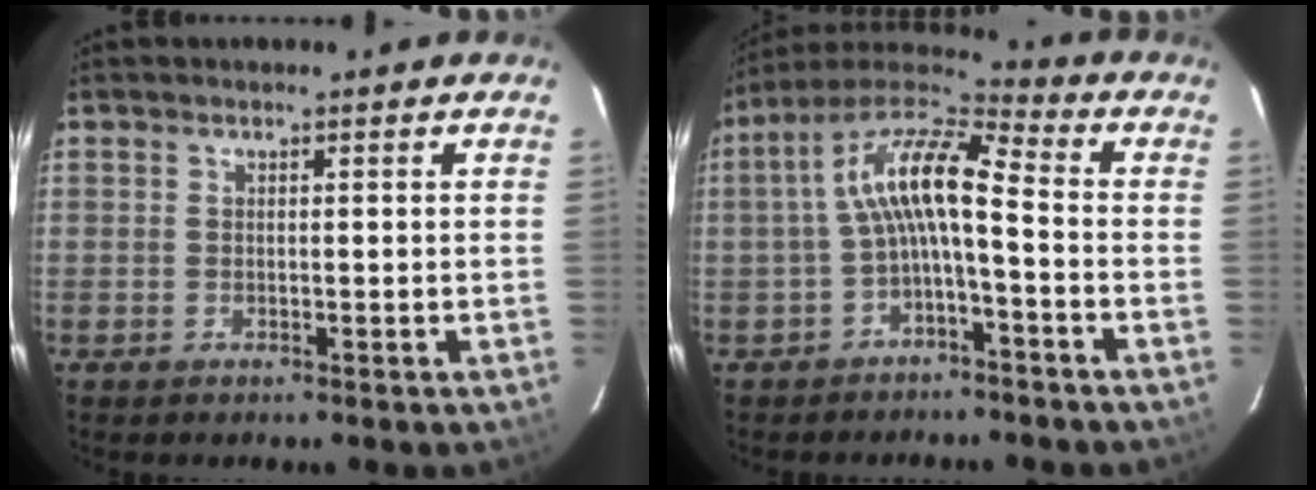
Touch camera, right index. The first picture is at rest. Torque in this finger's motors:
{"motor_torque": [0.72, 0.07, 0.75, 0.21]}